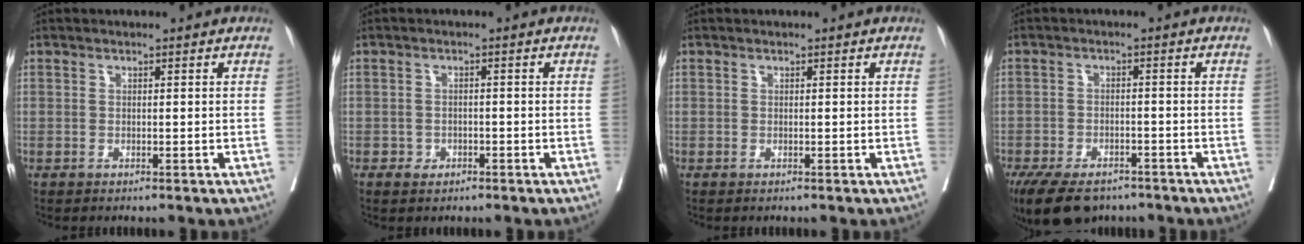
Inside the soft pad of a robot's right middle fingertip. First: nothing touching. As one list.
[{"total": 1.6, "force": [-0.9, 1.3, 0.5], "torque": [-0.005, 0.006, -0.011]}, {"total": 0.0}, {"total": 11.1, "force": [-8.3, 5.2, 5.2], "torque": [-0.096, -0.010, -0.128]}]